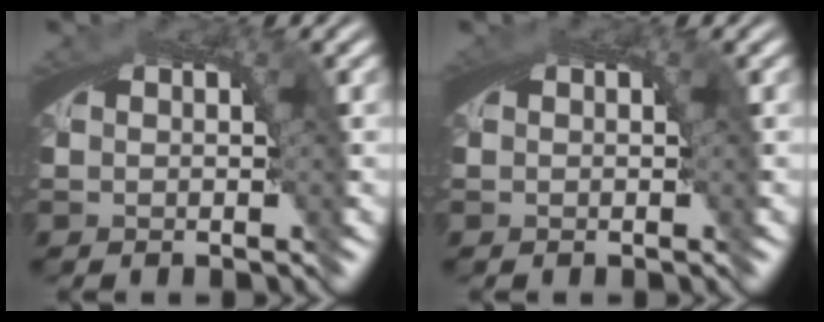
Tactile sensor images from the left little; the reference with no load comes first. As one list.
[{"total": 0.6, "force": [0.1, 0.2, 0.6], "torque": [-0.011, 0.001, 0.003]}]